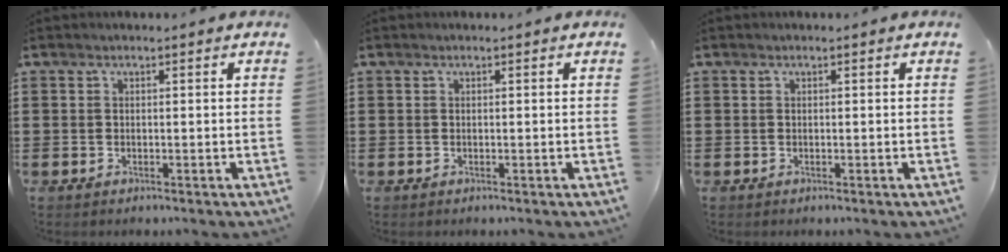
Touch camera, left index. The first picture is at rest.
{"total": 0.0}
{"total": 0.0}